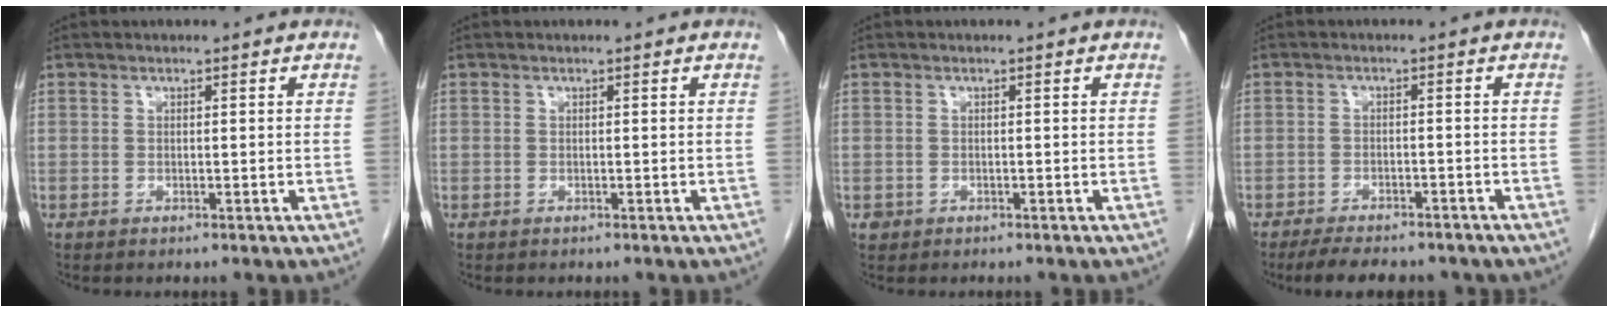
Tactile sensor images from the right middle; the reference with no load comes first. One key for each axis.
{"total": 0.0}
{"total": 0.6, "fx": -0.3, "fy": 0.5, "fz": 0.1, "tx": -0.003, "ty": 0.004, "tz": -0.004}
{"total": 9.8, "fx": -8.2, "fy": 2.9, "fz": 4.3, "tx": -0.061, "ty": -0.003, "tz": -0.110}